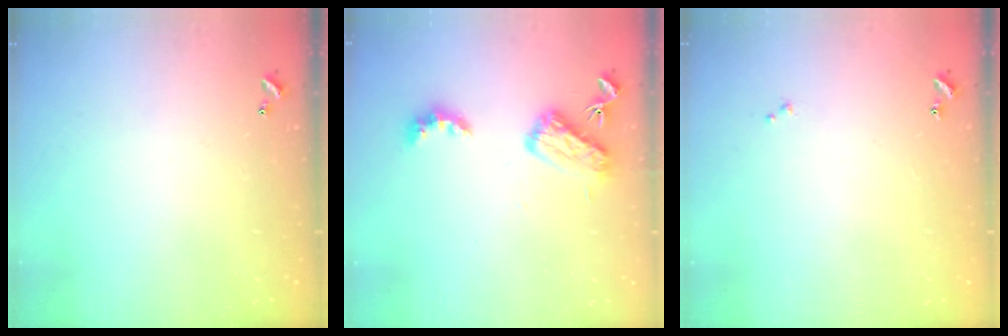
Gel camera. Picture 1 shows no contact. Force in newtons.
{"total": 7.0, "press": 7.0, "slide": 0.1}
{"total": 0.7, "press": 0.6, "slide": 0.3}